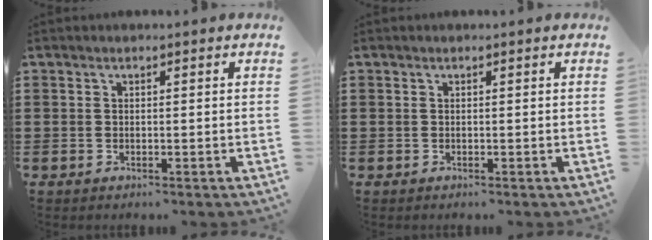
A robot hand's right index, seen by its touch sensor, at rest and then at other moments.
{"total": 0.0}